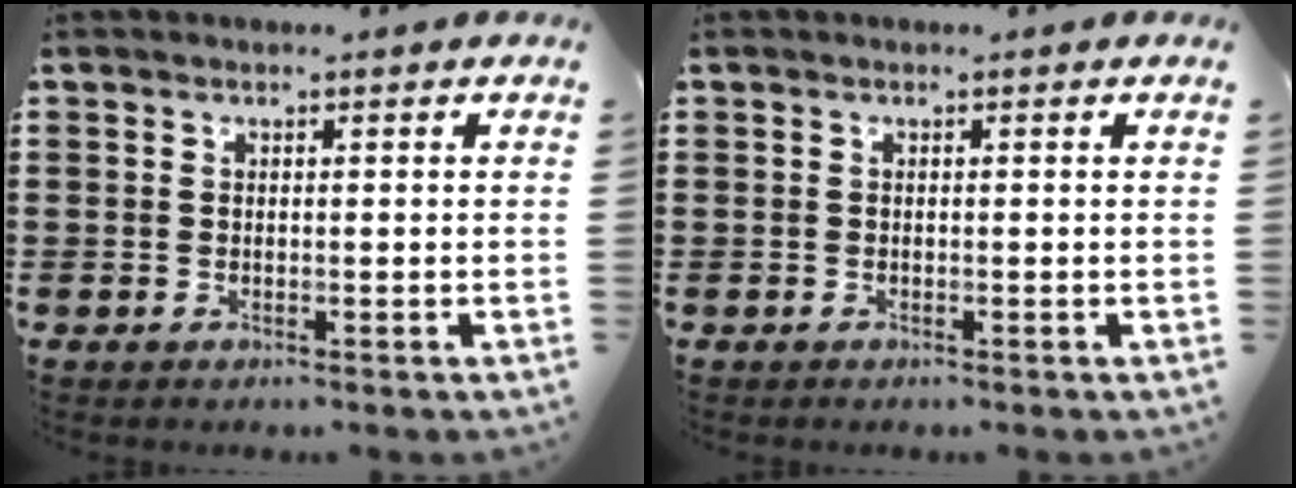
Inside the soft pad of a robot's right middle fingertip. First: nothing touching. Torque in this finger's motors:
{"motor_torque": [-0.28, -0.35, 0.03, 0.01]}